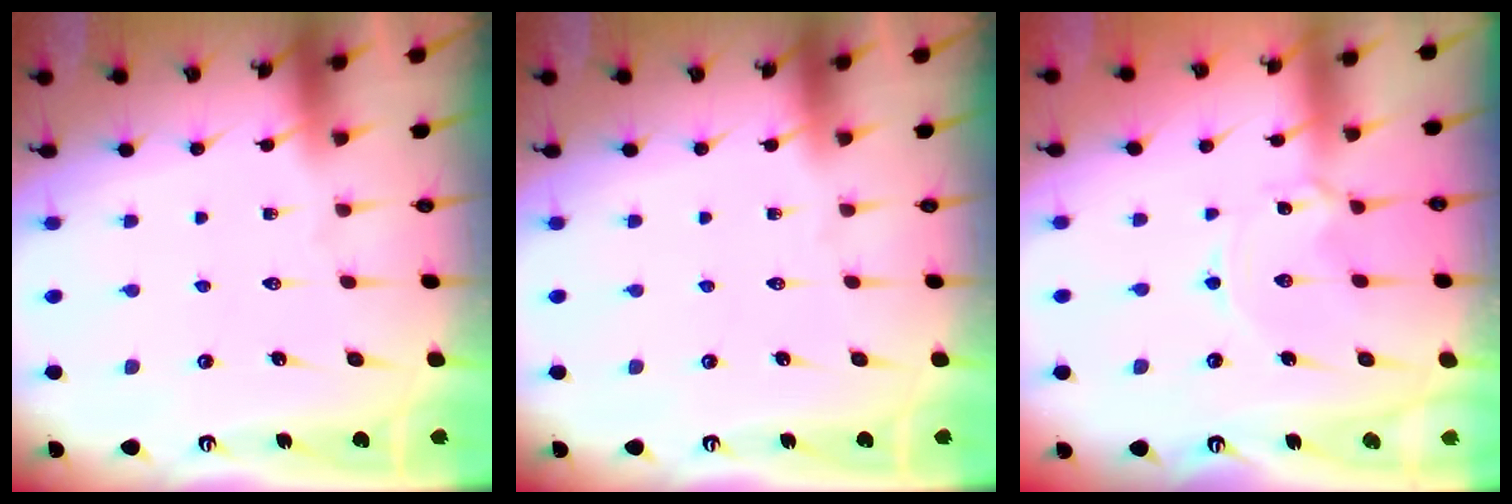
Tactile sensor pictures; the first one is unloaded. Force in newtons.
{"total": 0.0}
{"total": 1.5, "press": 1.5, "slide": 0.1}